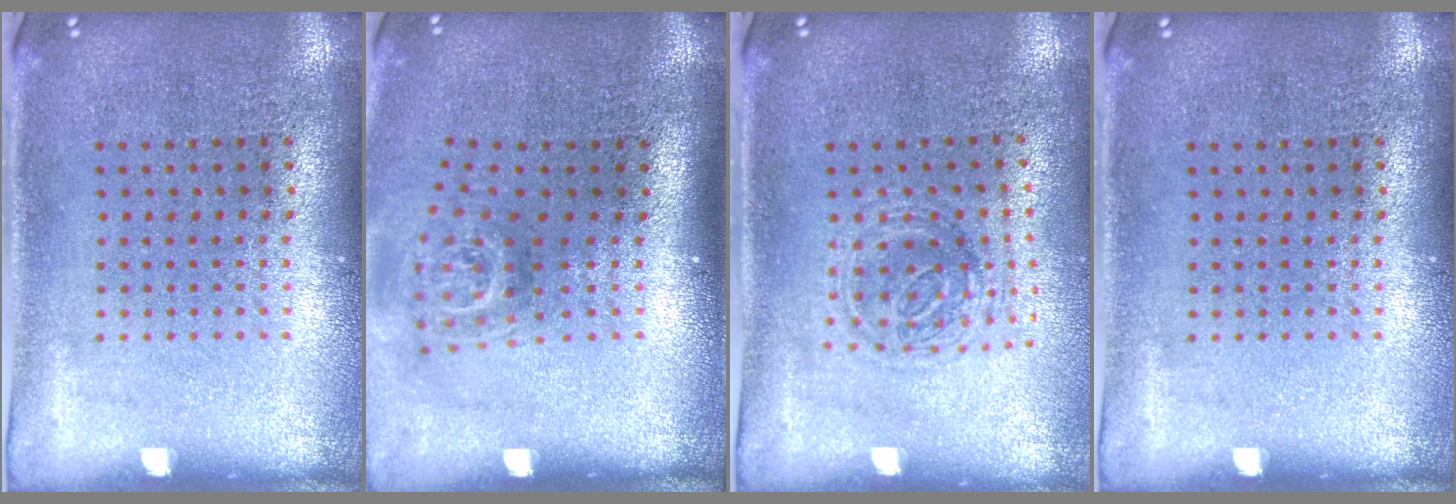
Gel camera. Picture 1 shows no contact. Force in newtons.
{"total": 1.8, "press": 1.2, "slide": 1.3}
{"total": 1.2, "press": 1.1, "slide": 0.4}
{"total": 0.0}